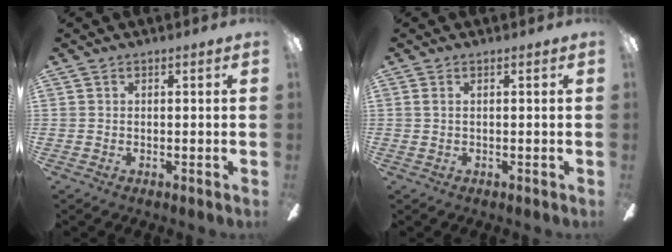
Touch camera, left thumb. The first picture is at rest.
{"total": 0.8, "force": [0.1, 0.2, 0.7], "torque": [-0.015, 0.001, 0.001]}